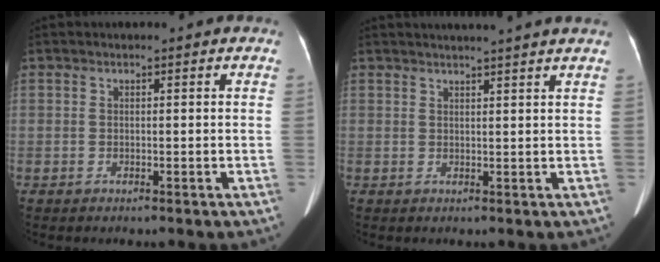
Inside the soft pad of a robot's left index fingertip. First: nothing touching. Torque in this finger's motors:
{"motor_torque": [0.03, -0.25, 0.00, 0.04]}